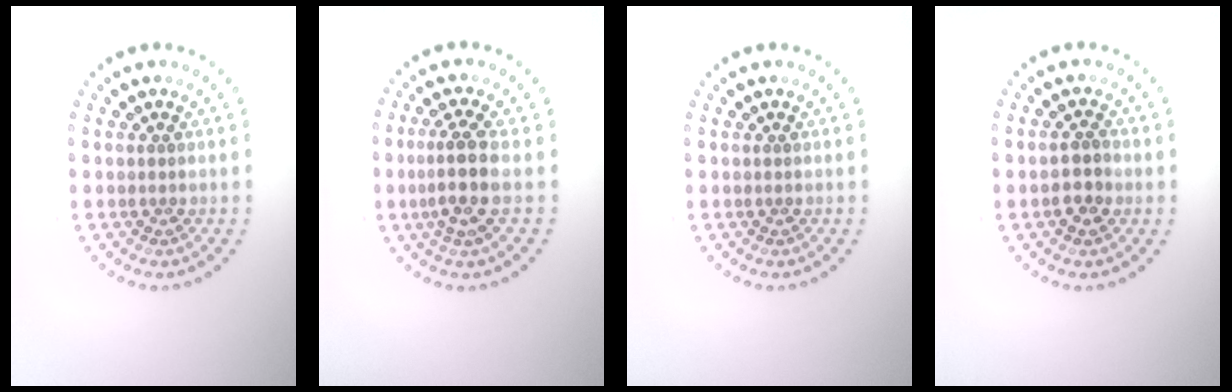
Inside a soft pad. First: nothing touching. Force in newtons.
{"total": 3.4, "press": 2.8, "slide": 1.8}
{"total": 0.0}
{"total": 2.0, "press": 2.0, "slide": 0.4}